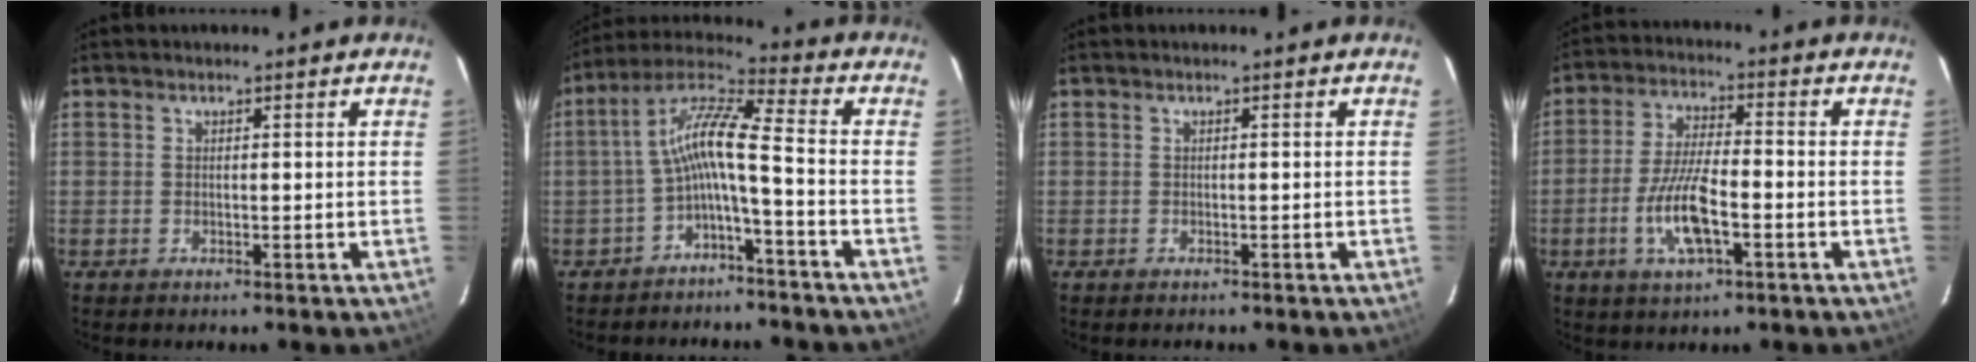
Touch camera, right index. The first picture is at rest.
{"total": 9.0, "force": [-2.9, 0.6, 8.5], "torque": [-0.189, 0.023, -0.058]}
{"total": 0.9, "force": [-0.8, 0.3, 0.2], "torque": [-0.008, -0.001, -0.009]}
{"total": 9.8, "force": [-3.6, 2.8, 8.6], "torque": [-0.177, -0.003, -0.070]}